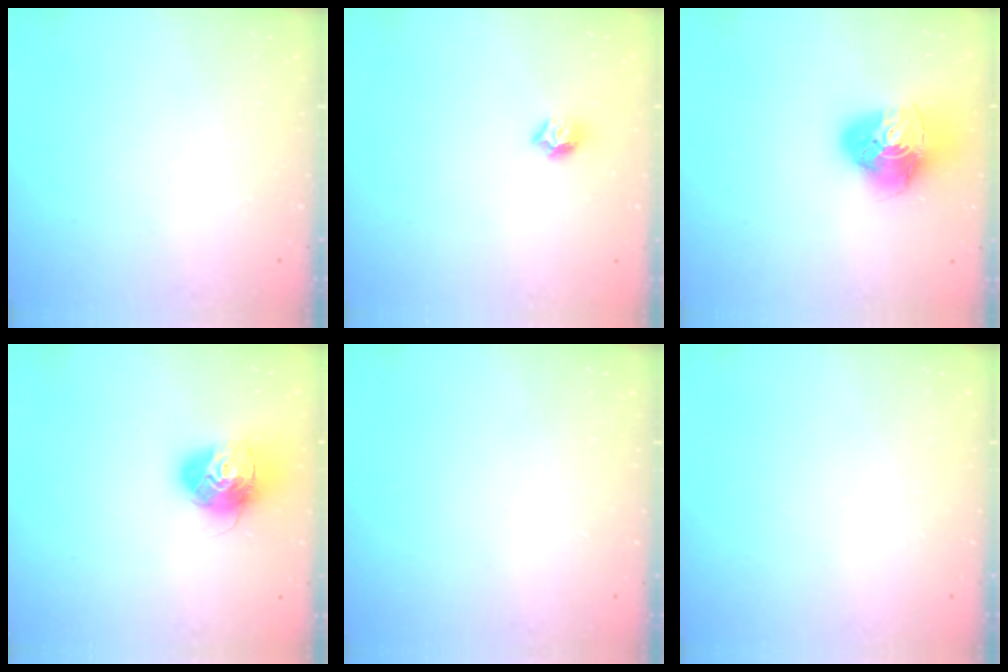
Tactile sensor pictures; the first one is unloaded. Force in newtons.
{"total": 6.4, "press": 6.4, "slide": 0.8}
{"total": 15.5, "press": 15.4, "slide": 1.7}
{"total": 14.5, "press": 14.4, "slide": 1.4}
{"total": 0.0}
{"total": 0.0}